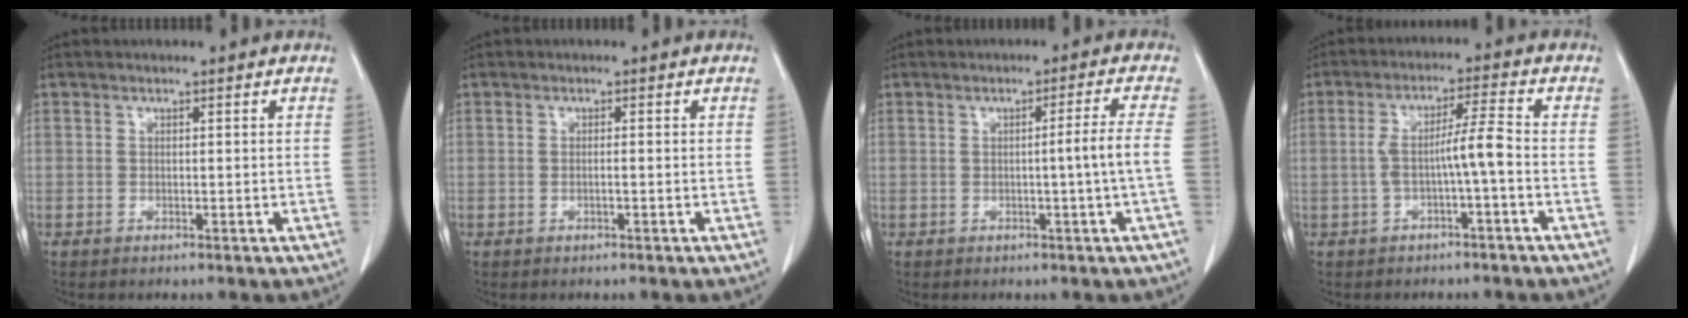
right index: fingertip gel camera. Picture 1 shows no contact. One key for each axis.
{"total": 1.1, "fx": -0.2, "fy": 0.3, "fz": 1.0, "tx": -0.024, "ty": 0.003, "tz": -0.002}
{"total": 4.6, "fx": -0.7, "fy": -1.0, "fz": 4.4, "tx": -0.065, "ty": 0.003, "tz": -0.009}
{"total": 5.8, "fx": -1.4, "fy": 0.2, "fz": 5.7, "tx": -0.109, "ty": 0.021, "tz": -0.019}